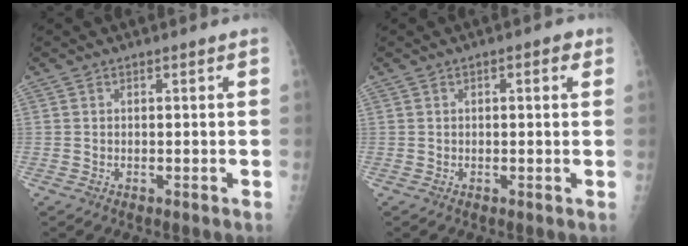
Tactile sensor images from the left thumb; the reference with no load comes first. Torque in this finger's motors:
{"motor_torque": [-0.30, 0.07, 0.05, 0.04, -0.02]}